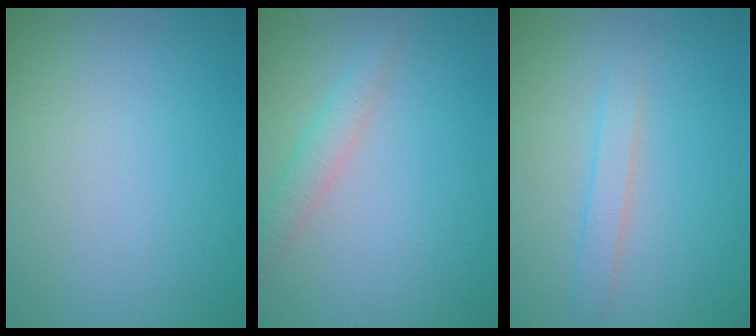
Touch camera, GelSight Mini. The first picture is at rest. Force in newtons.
{"total": 2.0, "press": 2.0, "slide": 0.0}
{"total": 1.6, "press": 1.6, "slide": 0.0}